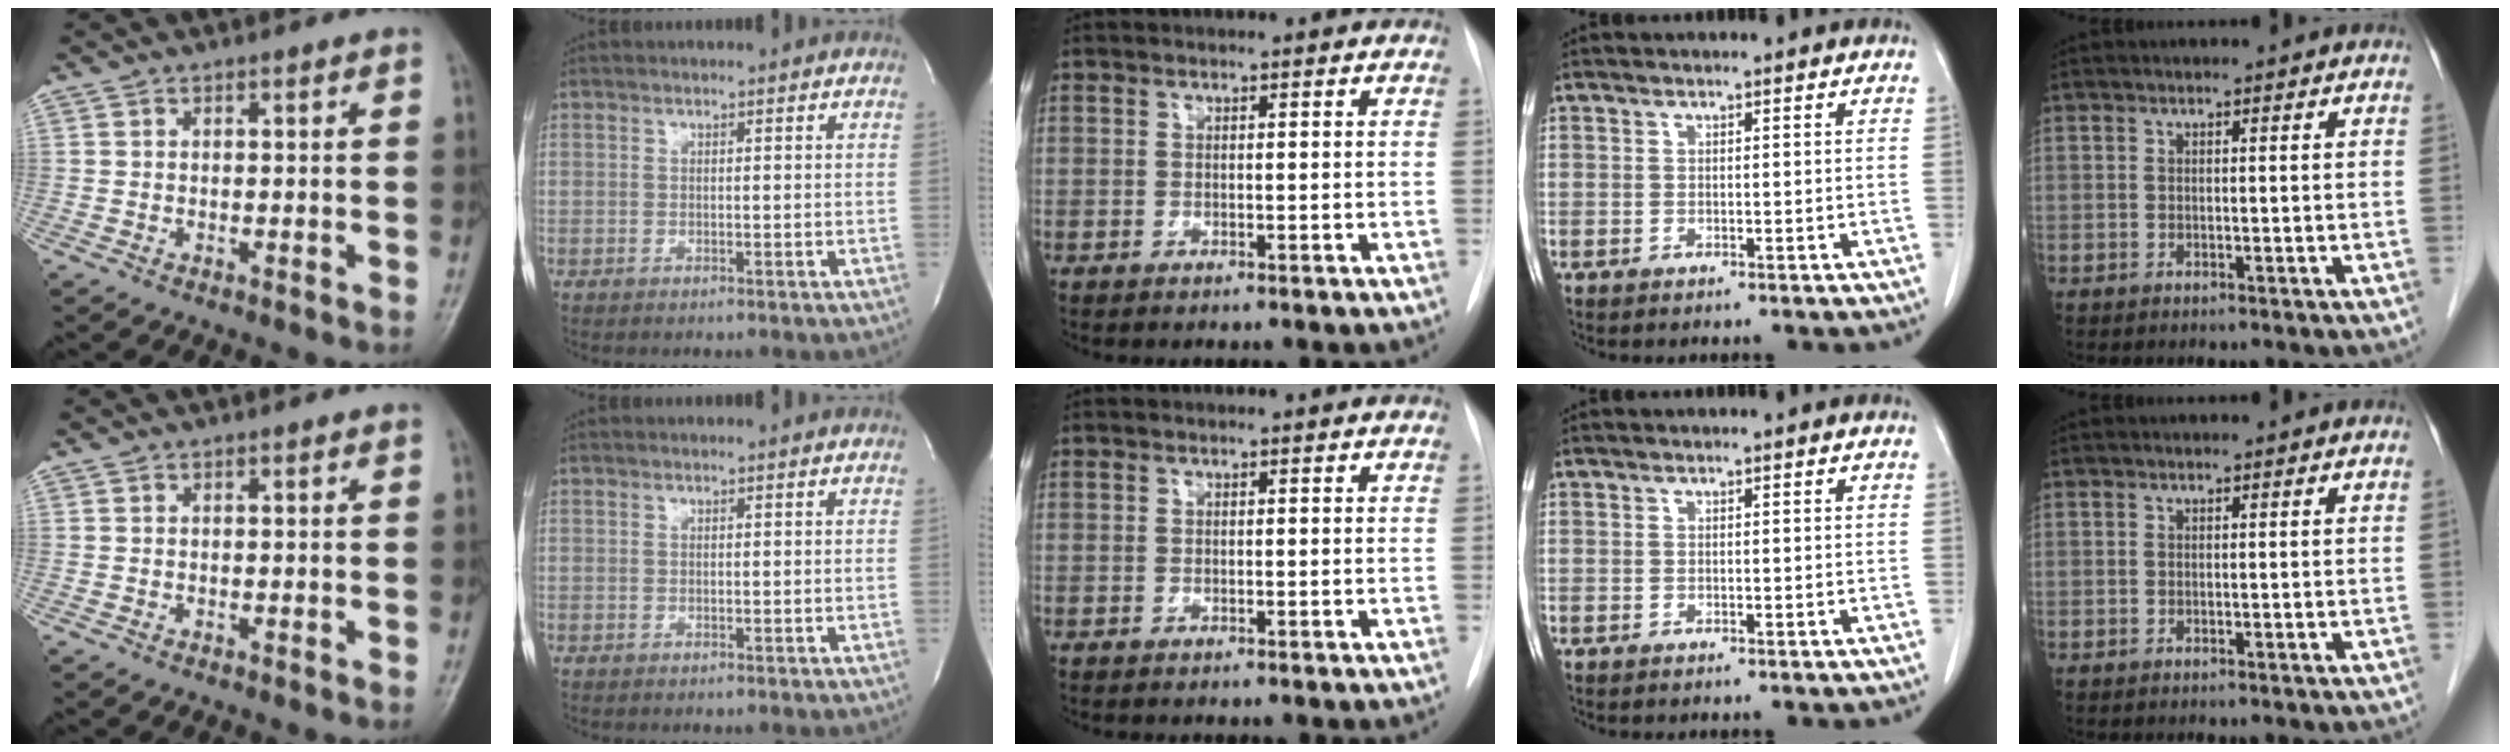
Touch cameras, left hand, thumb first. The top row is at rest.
{}